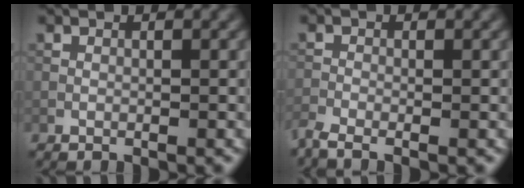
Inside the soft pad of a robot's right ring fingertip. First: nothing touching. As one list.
[{"total": 1.9, "force": [-1.6, 0.4, 1.0], "torque": [-0.027, -0.013, -0.043]}]